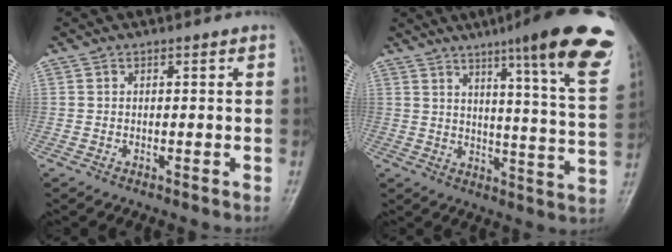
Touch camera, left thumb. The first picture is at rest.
{"total": 22.2, "force": [13.2, 2.6, 17.7], "torque": [-0.214, -0.053, 0.167]}